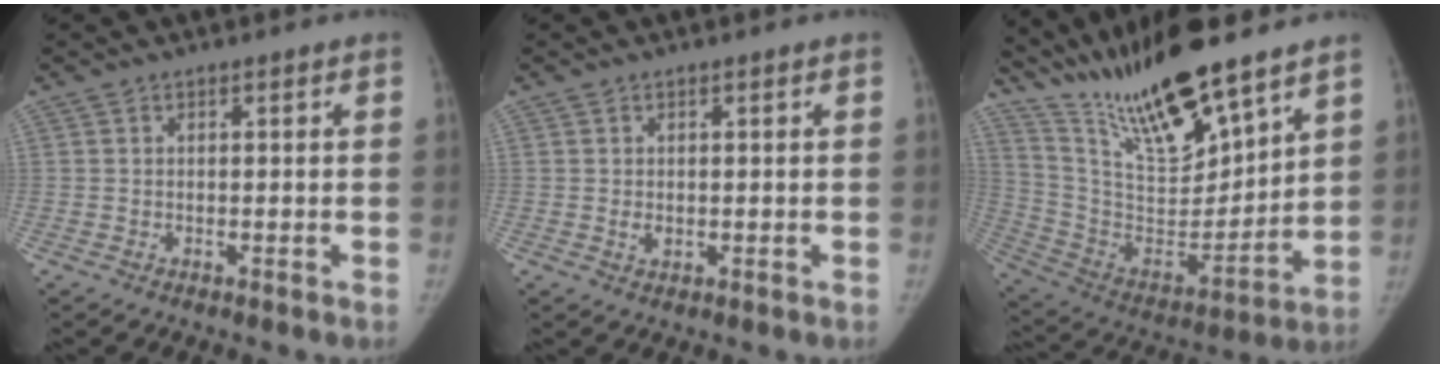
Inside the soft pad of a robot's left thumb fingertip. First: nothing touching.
{"total": 1.4, "force": [0.1, 0.9, 1.0], "torque": [-0.010, -0.002, 0.006]}
{"total": 21.8, "force": [17.4, 4.7, 12.3], "torque": [-0.188, -0.092, 0.325]}